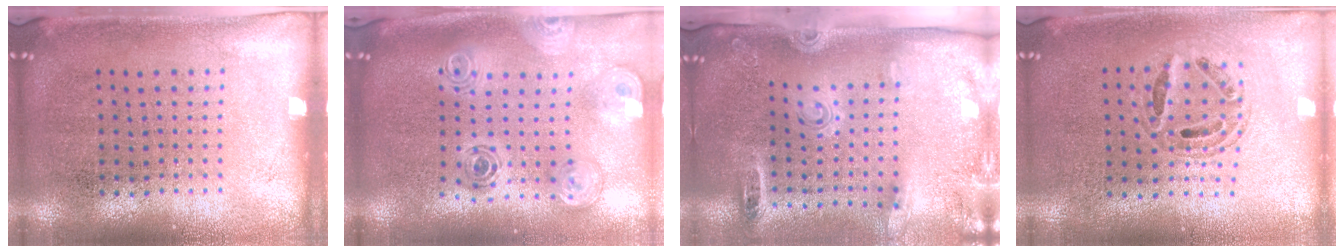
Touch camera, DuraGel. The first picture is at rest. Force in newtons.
{"total": 1.7, "press": 1.5, "slide": 0.8}
{"total": 2.9, "press": 2.0, "slide": 2.1}
{"total": 0.6, "press": 0.6, "slide": 0.2}